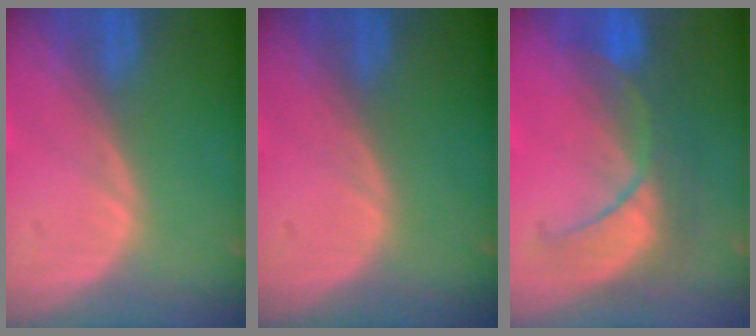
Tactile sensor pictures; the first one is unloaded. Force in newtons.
{"total": 0.0}
{"total": 8.2, "press": 8.1, "slide": 0.8}